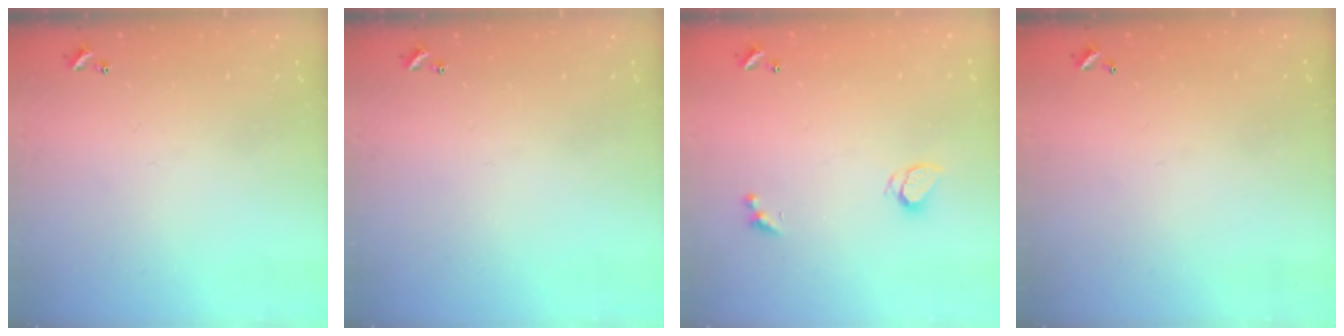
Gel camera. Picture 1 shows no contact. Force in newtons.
{"total": 0.0}
{"total": 1.8, "press": 1.7, "slide": 0.3}
{"total": 2.7, "press": 2.7, "slide": 0.1}